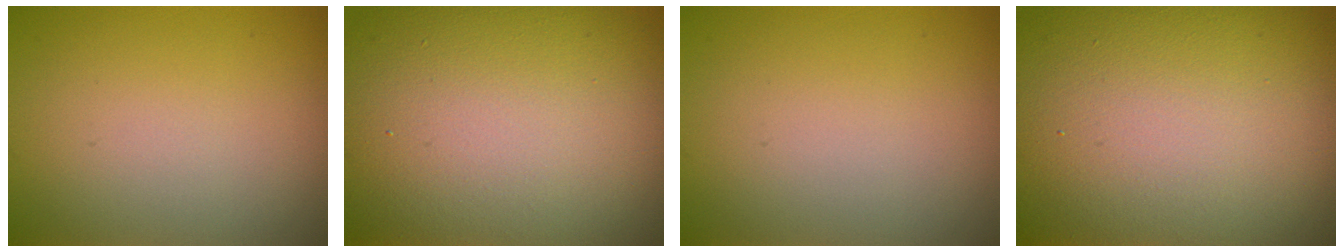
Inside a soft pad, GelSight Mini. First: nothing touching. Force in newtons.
{"total": 18.7, "press": 18.7, "slide": 0.8}
{"total": 0.0}
{"total": 21.8, "press": 21.8, "slide": 1.0}